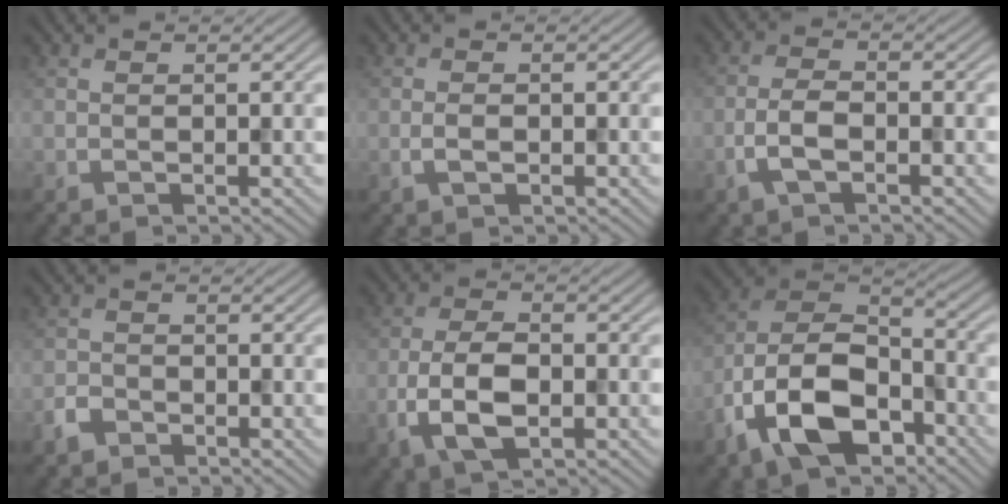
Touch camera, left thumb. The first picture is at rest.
{"total": 1.7, "force": [-0.6, 0.8, 1.4], "torque": [-0.030, 0.001, -0.012]}
{"total": 3.8, "force": [-1.8, 1.5, 3.0], "torque": [-0.068, 0.003, -0.041]}
{"total": 2.2, "force": [-1.7, 1.3, 0.7], "torque": [-0.016, 0.000, -0.040]}
{"total": 7.2, "force": [-2.4, 3.6, 5.8], "torque": [-0.127, -0.001, -0.052]}
{"total": 14.7, "force": [-7.6, 8.0, 9.8], "torque": [-0.222, -0.024, -0.160]}